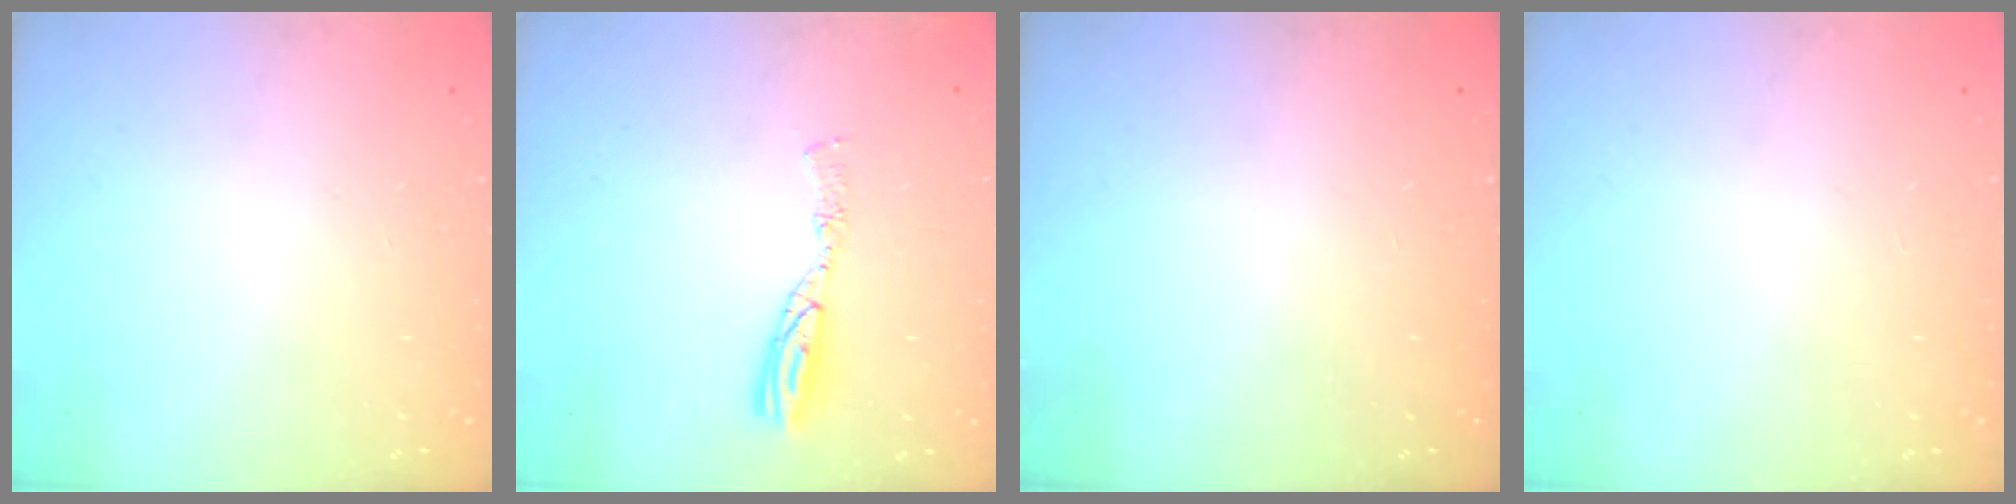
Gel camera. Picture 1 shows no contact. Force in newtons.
{"total": 6.6, "press": 6.5, "slide": 0.7}
{"total": 0.0}
{"total": 0.0}